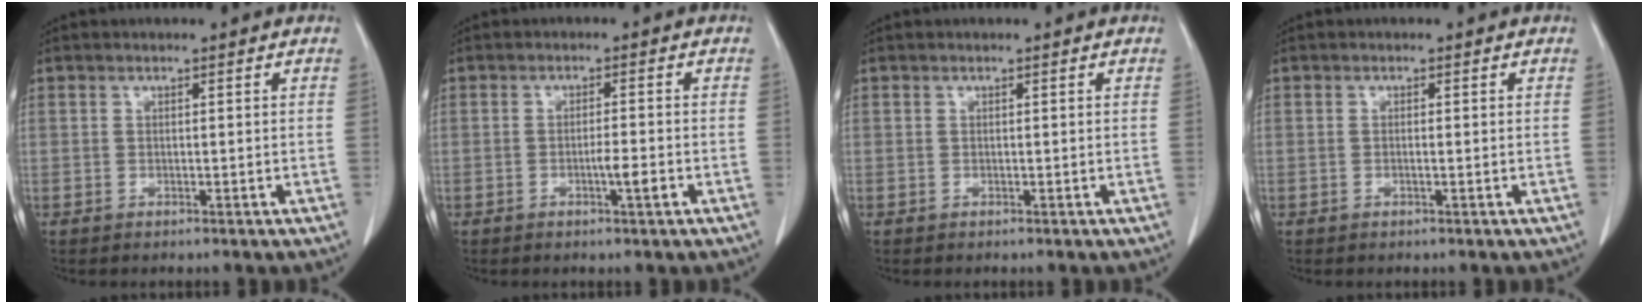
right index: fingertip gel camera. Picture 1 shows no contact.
{"total": 2.7, "force": [-1.0, 0.1, 2.5], "torque": [-0.041, -0.001, -0.017]}
{"total": 0.0}
{"total": 0.6, "force": [-0.1, 0.0, 0.6], "torque": [-0.011, 0.001, -0.001]}